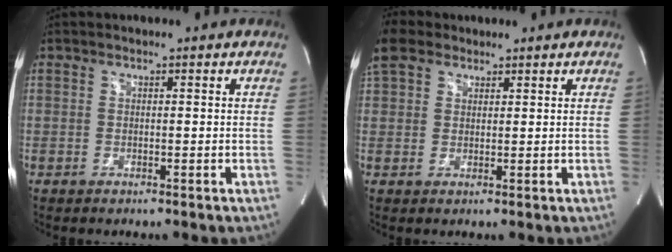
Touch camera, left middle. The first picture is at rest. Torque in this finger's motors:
{"motor_torque": [0.44, -0.28, 1.05, 0.21]}